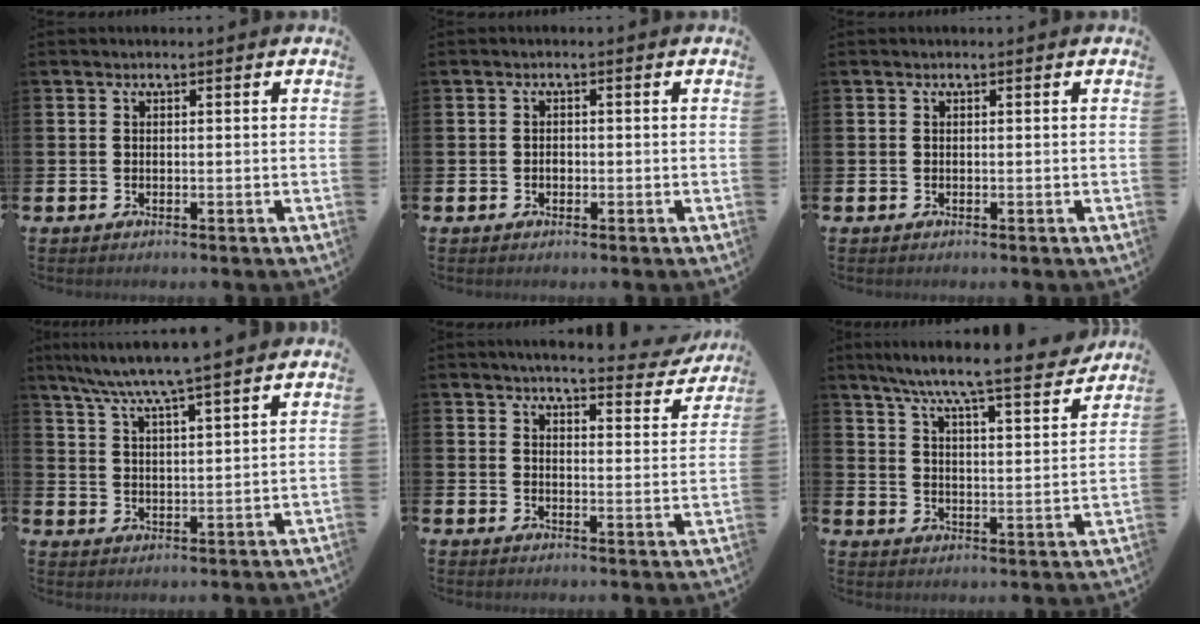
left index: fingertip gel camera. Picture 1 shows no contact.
{"total": 0.9, "force": [-0.3, 0.7, 0.5], "torque": [-0.007, 0.002, -0.008]}
{"total": 0.0}
{"total": 6.9, "force": [6.5, -0.5, 2.5], "torque": [-0.075, -0.028, 0.114]}
{"total": 4.4, "force": [4.3, 0.4, 1.1], "torque": [-0.029, -0.032, 0.070]}
{"total": 8.4, "force": [7.7, 0.0, 3.4], "torque": [-0.091, -0.053, 0.131]}